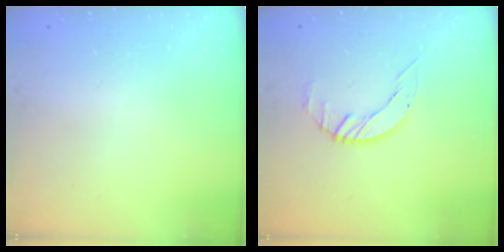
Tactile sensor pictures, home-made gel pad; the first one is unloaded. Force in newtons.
{"total": 3.3, "press": 3.3, "slide": 0.4}